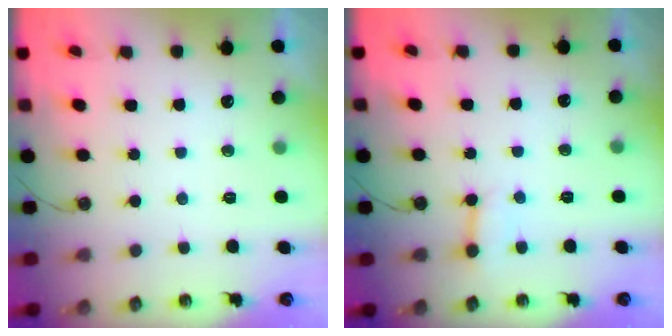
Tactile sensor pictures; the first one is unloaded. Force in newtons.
{"total": 4.9, "press": 4.9, "slide": 0.5}